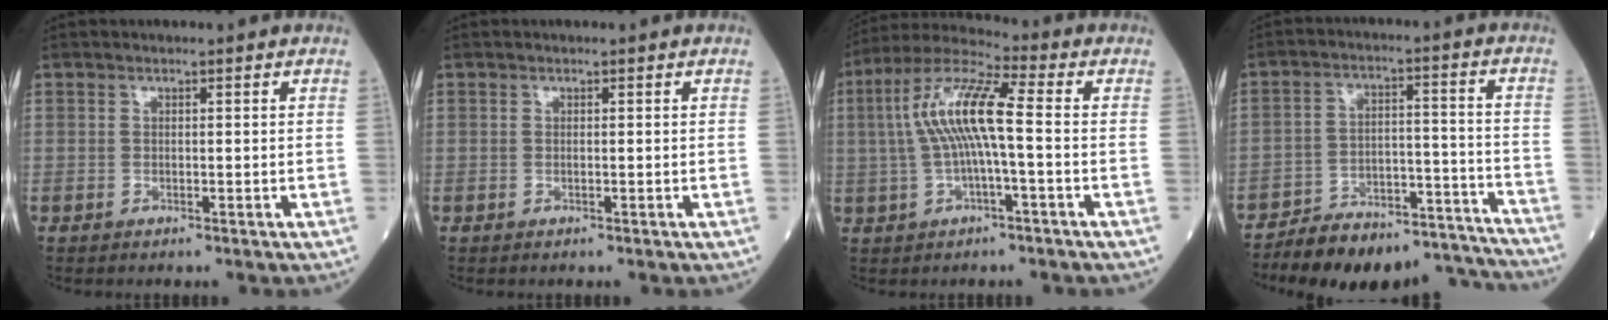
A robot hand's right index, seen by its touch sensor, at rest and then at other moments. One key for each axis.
{"total": 0.0}
{"total": 10.8, "fx": 0.1, "fy": 1.3, "fz": 10.8, "tx": -0.219, "ty": 0.028, "tz": -0.004}
{"total": 19.8, "fx": -18.6, "fy": 4.4, "fz": 5.3, "tx": -0.067, "ty": 0.032, "tz": -0.264}